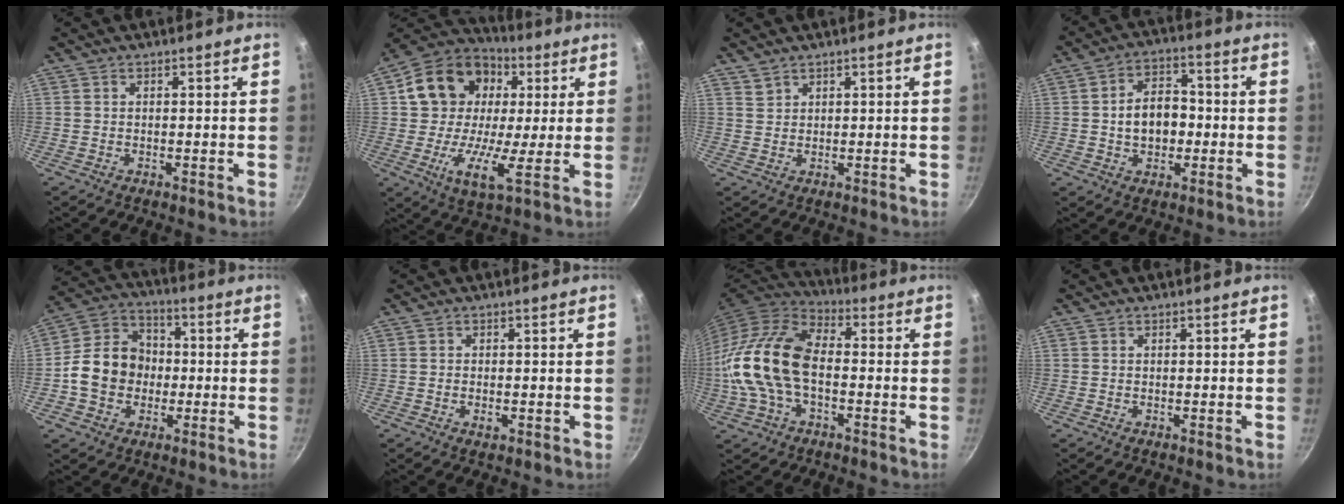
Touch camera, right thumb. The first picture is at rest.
{"total": 18.6, "force": [3.4, 13.1, 12.8], "torque": [-0.201, 0.014, 0.036]}
{"total": 1.6, "force": [1.4, 0.8, 0.1], "torque": [0.008, 0.002, 0.030]}
{"total": 9.4, "force": [-0.7, 6.7, 6.5], "torque": [-0.077, 0.019, -0.015]}
{"total": 13.1, "force": [-1.5, 10.9, 7.1], "torque": [-0.090, 0.029, -0.044]}
{"total": 1.6, "force": [-0.5, 0.9, 1.3], "torque": [-0.022, -0.001, -0.008]}
{"total": 17.9, "force": [-2.0, 10.5, 14.3], "torque": [-0.268, 0.033, -0.052]}
{"total": 0.0}